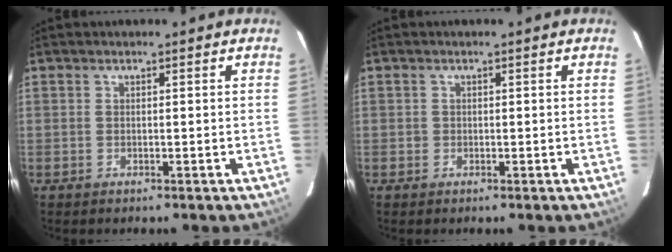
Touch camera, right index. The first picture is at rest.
{"total": 0.8, "force": [-0.2, 0.8, 0.0], "torque": [0.001, 0.000, -0.002]}